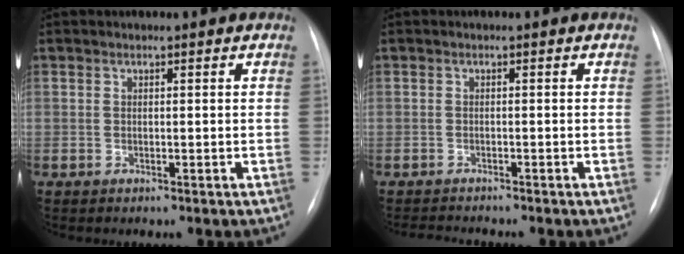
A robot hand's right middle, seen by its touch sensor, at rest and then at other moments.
{"total": 2.7, "force": [-2.7, -0.2, 0.5], "torque": [-0.008, -0.012, -0.042]}